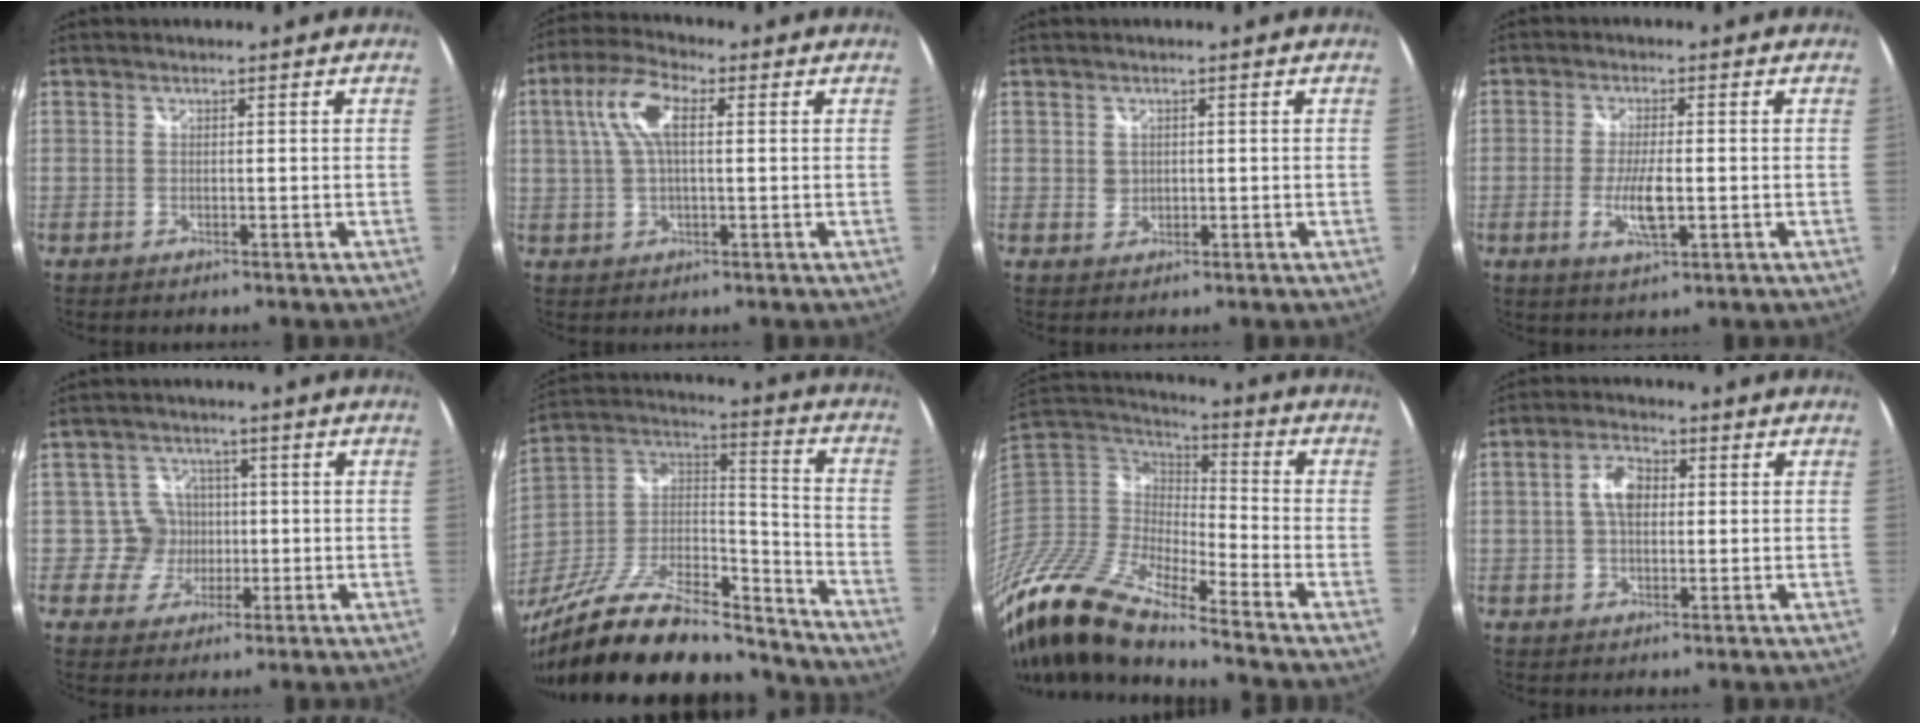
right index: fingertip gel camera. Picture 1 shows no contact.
{"total": 8.2, "force": [1.9, 3.2, 7.3], "torque": [-0.152, 0.020, 0.035]}
{"total": 1.7, "force": [0.6, 1.5, 0.6], "torque": [-0.006, 0.002, 0.011]}
{"total": 5.9, "force": [-1.4, 1.5, 5.5], "torque": [-0.111, -0.009, -0.025]}
{"total": 5.1, "force": [-0.7, 5.1, -0.4], "torque": [0.014, 0.012, -0.016]}
{"total": 30.3, "force": [-22.8, 11.1, 16.6], "torque": [-0.307, 0.005, -0.355]}
{"total": 19.3, "force": [-14.6, 3.9, 11.9], "torque": [-0.235, -0.035, -0.299]}
{"total": 5.5, "force": [0.5, 3.3, 4.3], "torque": [-0.081, 0.016, 0.010]}